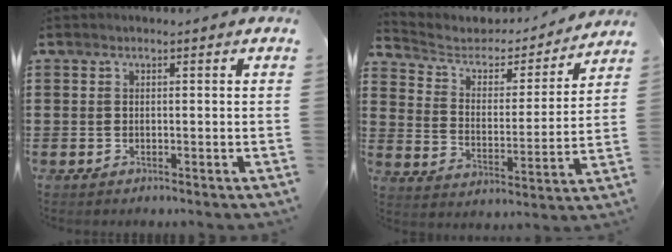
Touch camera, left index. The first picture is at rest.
{"total": 4.2, "force": [3.5, 2.1, 1.1], "torque": [-0.048, -0.024, 0.052]}